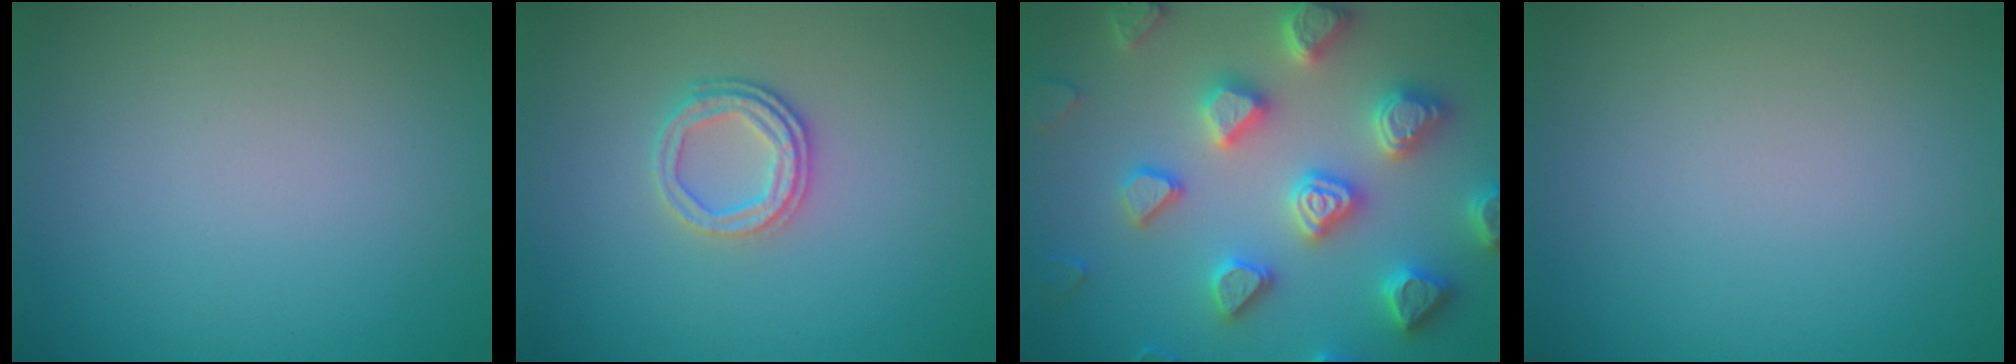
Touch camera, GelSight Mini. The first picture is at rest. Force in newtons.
{"total": 2.6, "press": 2.3, "slide": 1.1}
{"total": 7.3, "press": 7.1, "slide": 1.7}
{"total": 0.0}